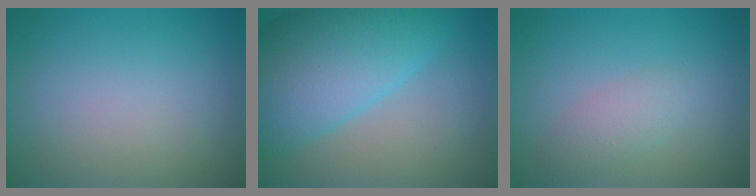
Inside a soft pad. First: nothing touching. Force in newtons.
{"total": 9.8, "press": 9.8, "slide": 0.4}
{"total": 2.1, "press": 2.1, "slide": 0.1}